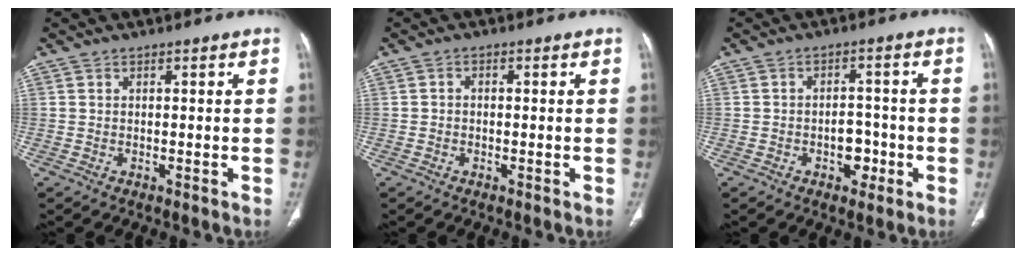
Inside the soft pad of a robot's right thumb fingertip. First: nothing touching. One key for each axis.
{"total": 0.8, "fx": -0.2, "fy": 0.6, "fz": 0.5, "tx": -0.005, "ty": 0.003, "tz": -0.006}
{"total": 4.8, "fx": -1.8, "fy": 3.3, "fz": 2.9, "tx": -0.016, "ty": 0.019, "tz": -0.025}